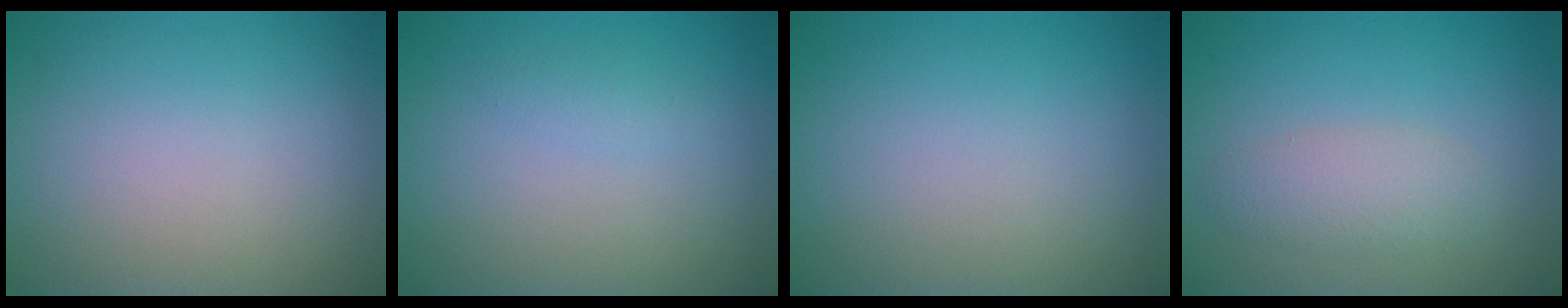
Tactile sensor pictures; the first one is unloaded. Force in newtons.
{"total": 0.7, "press": 0.7, "slide": 0.0}
{"total": 0.0}
{"total": 2.5, "press": 2.5, "slide": 0.2}